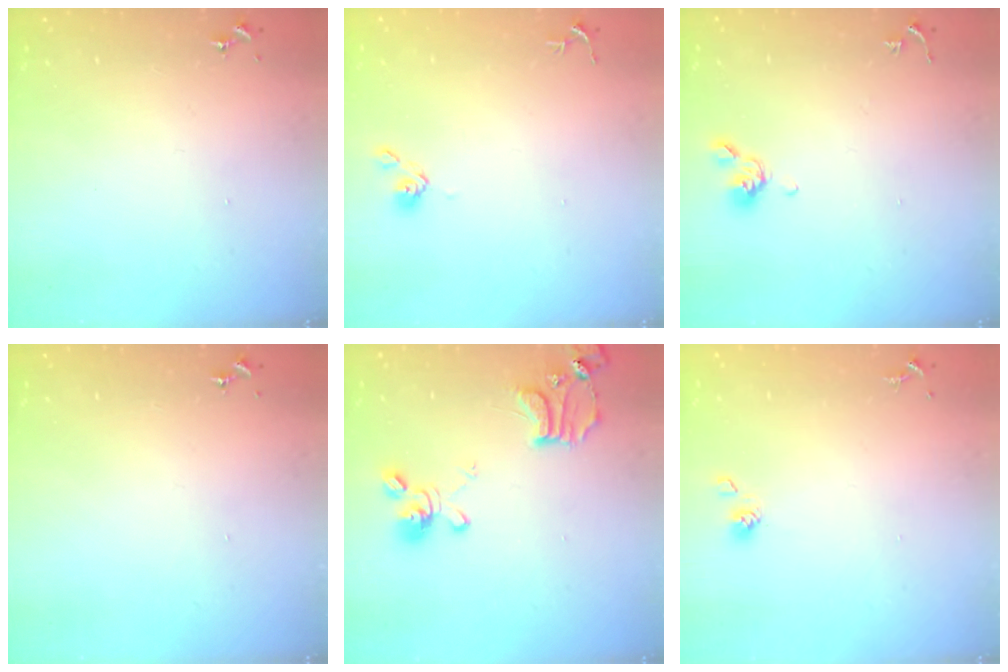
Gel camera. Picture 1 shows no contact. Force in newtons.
{"total": 4.8, "press": 4.8, "slide": 0.6}
{"total": 5.2, "press": 5.1, "slide": 1.1}
{"total": 0.0}
{"total": 15.3, "press": 15.3, "slide": 1.1}
{"total": 4.4, "press": 3.7, "slide": 2.4}